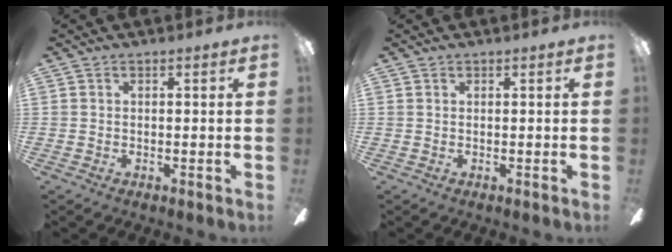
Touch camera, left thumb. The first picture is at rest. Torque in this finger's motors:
{"motor_torque": [-0.02, 0.02, 0.00, 0.00, 0.00]}